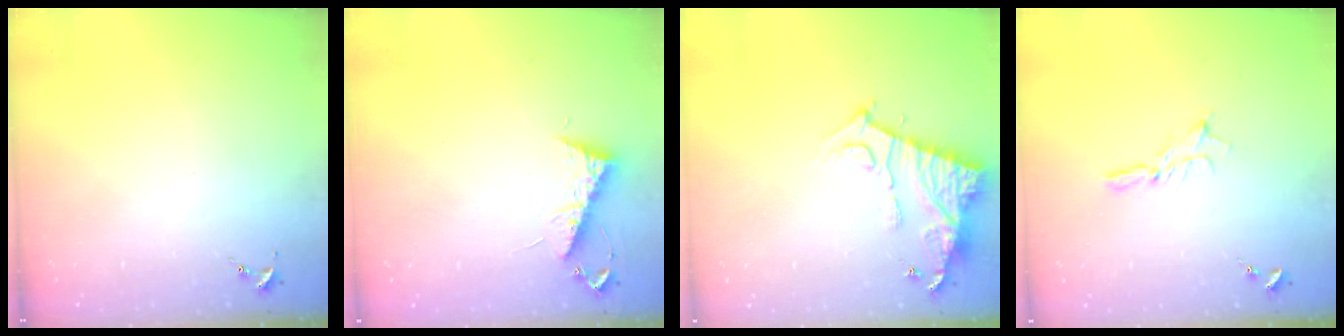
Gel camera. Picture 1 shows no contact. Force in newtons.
{"total": 7.7, "press": 7.6, "slide": 0.6}
{"total": 11.7, "press": 11.6, "slide": 0.8}
{"total": 5.6, "press": 5.6, "slide": 0.2}